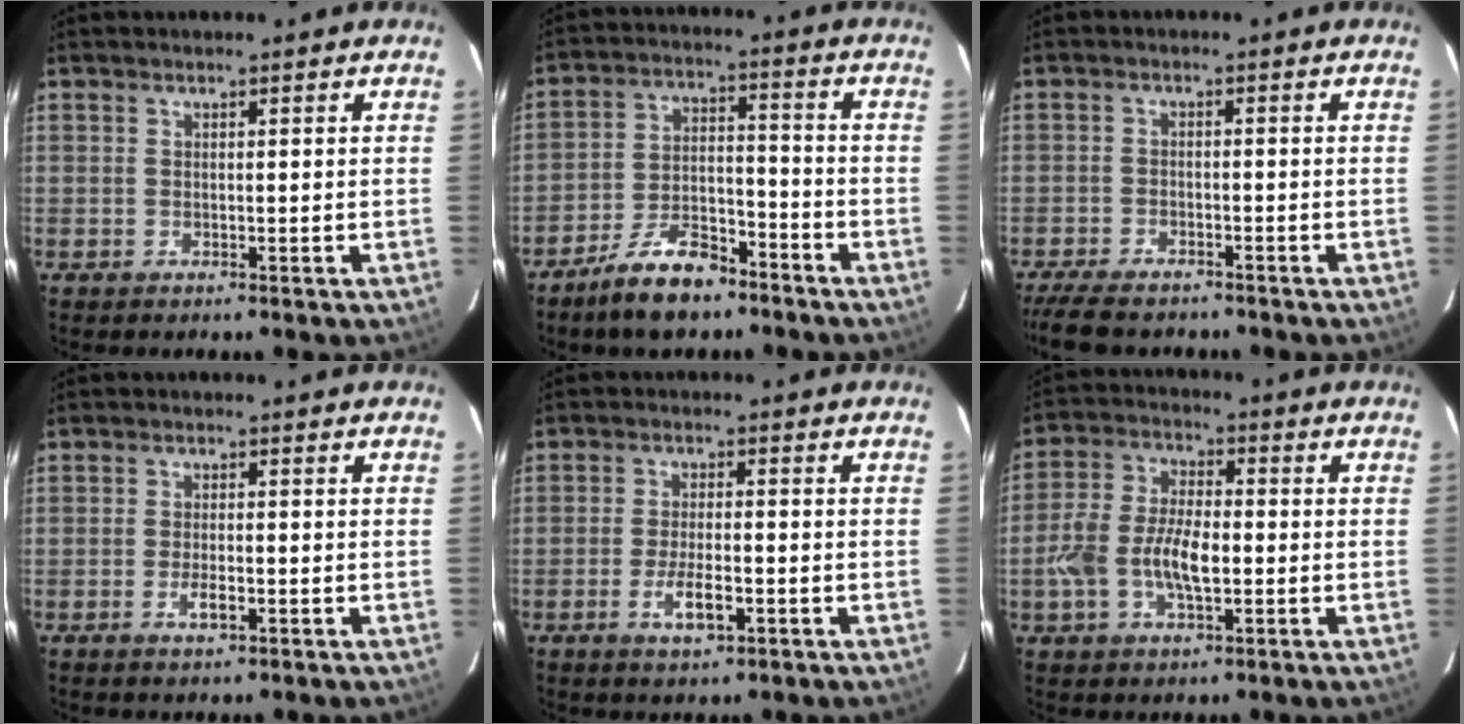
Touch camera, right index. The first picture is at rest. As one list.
[{"total": 11.0, "force": [-8.3, 4.5, 5.5], "torque": [-0.116, 0.014, -0.141]}, {"total": 8.7, "force": [-7.4, 2.8, 3.5], "torque": [-0.095, -0.019, -0.126]}, {"total": 2.8, "force": [-1.2, 0.9, 2.4], "torque": [-0.049, -0.004, -0.022]}, {"total": 5.6, "force": [-2.4, 1.7, 4.8], "torque": [-0.098, -0.008, -0.040]}, {"total": 10.3, "force": [-2.3, 4.9, 8.8], "torque": [-0.180, 0.008, -0.043]}]